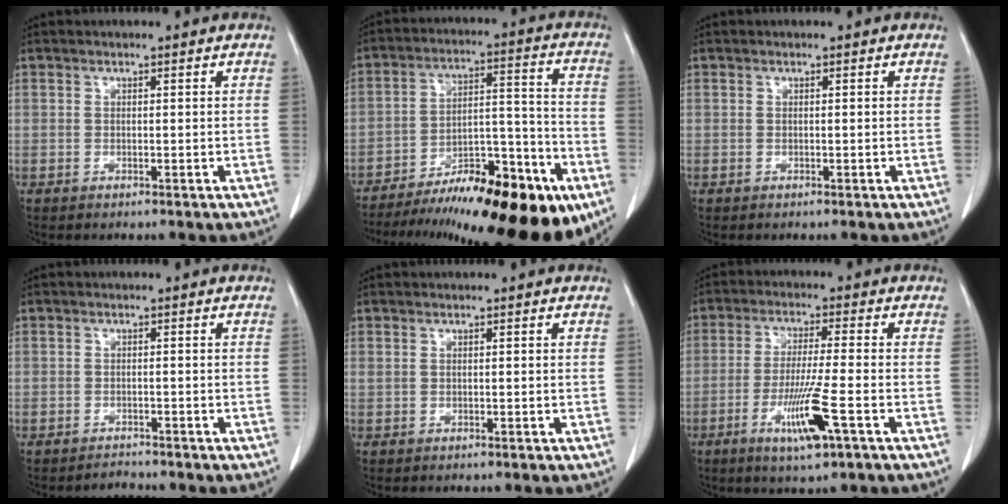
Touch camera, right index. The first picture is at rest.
{"total": 22.3, "force": [-14.5, 5.2, 16.1], "torque": [-0.171, 0.024, -0.220]}
{"total": 0.0}
{"total": 1.3, "force": [-1.2, 0.3, -0.5], "torque": [0.011, -0.004, -0.021]}
{"total": 0.0}
{"total": 8.9, "force": [-3.8, -0.2, 8.1], "torque": [-0.152, -0.019, -0.069]}